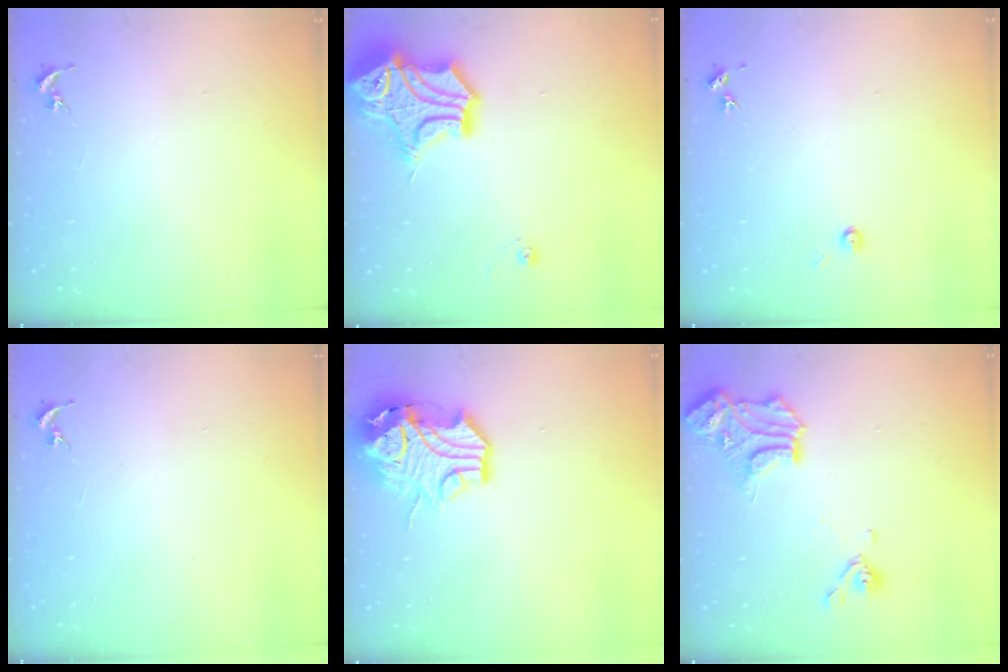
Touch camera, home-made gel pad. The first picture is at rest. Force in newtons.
{"total": 17.1, "press": 16.9, "slide": 2.2}
{"total": 3.9, "press": 3.9, "slide": 0.5}
{"total": 0.0}
{"total": 15.4, "press": 15.3, "slide": 2.0}
{"total": 14.9, "press": 14.8, "slide": 1.2}